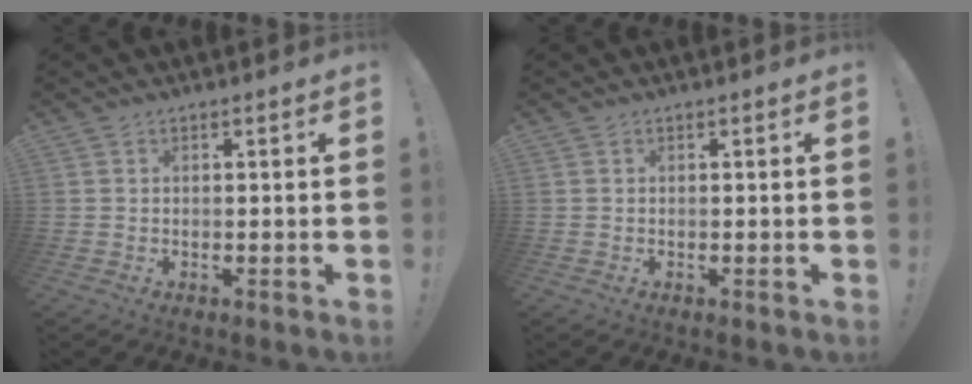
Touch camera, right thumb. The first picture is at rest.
{"total": 0.0}